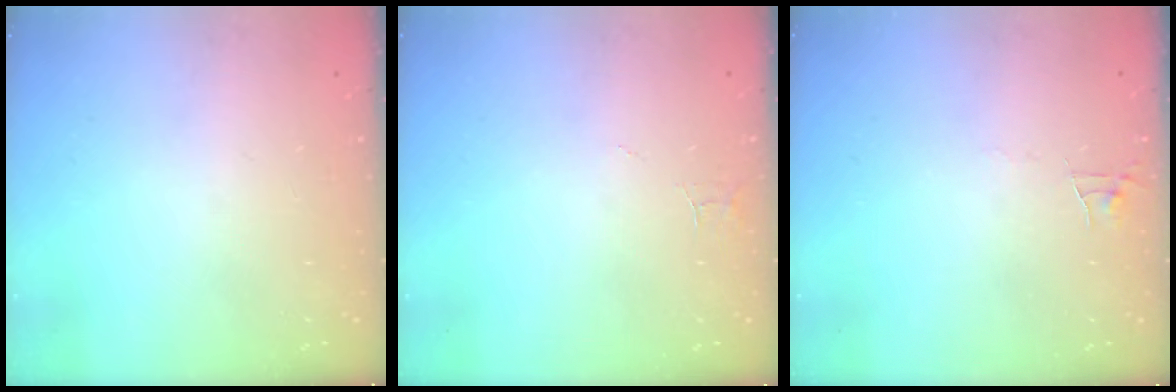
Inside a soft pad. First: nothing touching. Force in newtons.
{"total": 3.5, "press": 3.5, "slide": 0.2}
{"total": 3.5, "press": 3.5, "slide": 0.3}